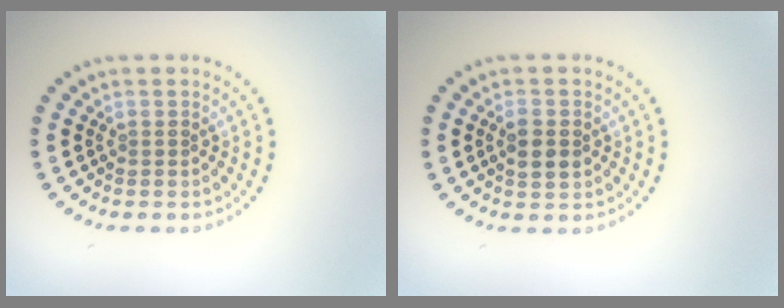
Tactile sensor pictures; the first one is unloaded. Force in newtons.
{"total": 2.1, "press": 2.1, "slide": 0.2}